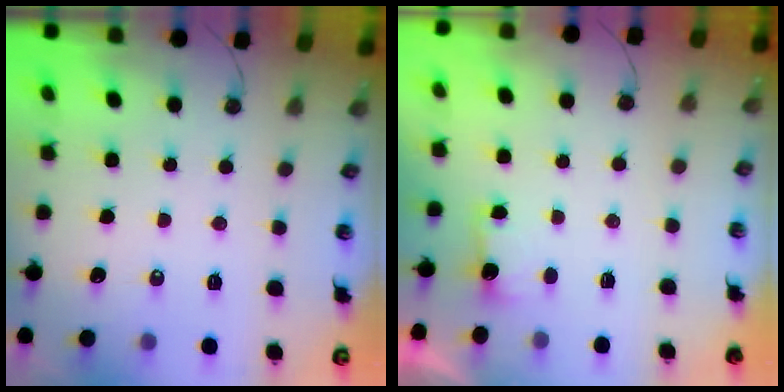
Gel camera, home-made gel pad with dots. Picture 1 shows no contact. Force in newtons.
{"total": 1.6, "press": 1.4, "slide": 0.8}